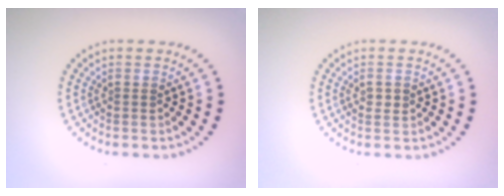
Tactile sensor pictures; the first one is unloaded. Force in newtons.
{"total": 1.1, "press": 1.1, "slide": 0.1}